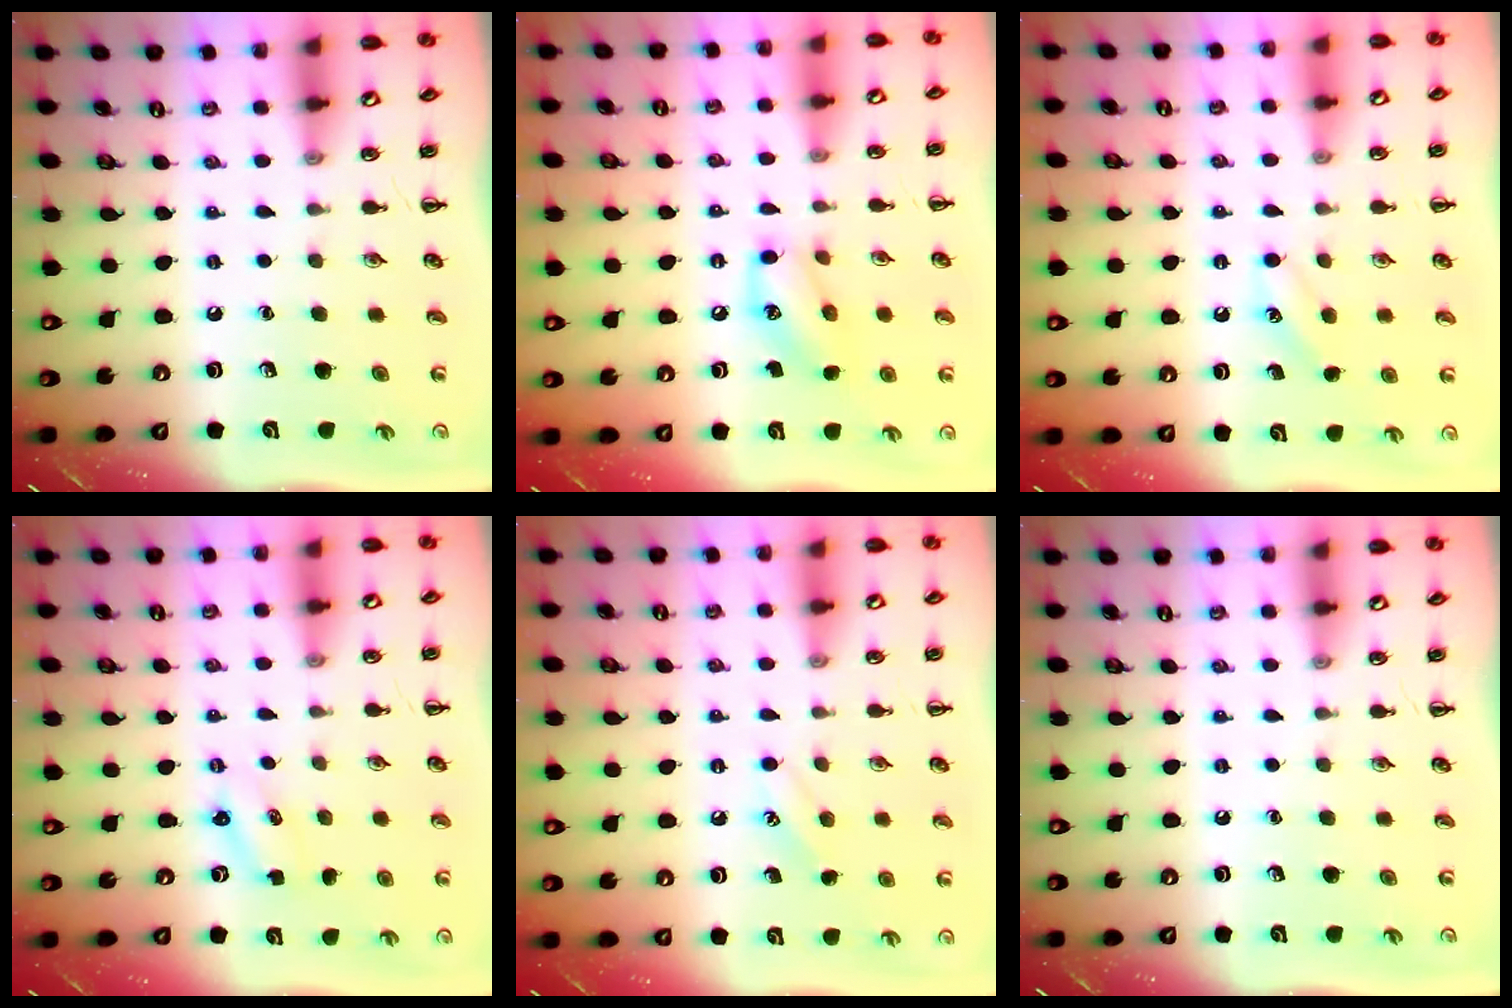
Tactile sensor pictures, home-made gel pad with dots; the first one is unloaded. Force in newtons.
{"total": 11.1, "press": 11.0, "slide": 1.4}
{"total": 6.6, "press": 6.5, "slide": 1.5}
{"total": 2.1, "press": 2.0, "slide": 0.6}
{"total": 7.5, "press": 7.3, "slide": 1.7}
{"total": 0.0}